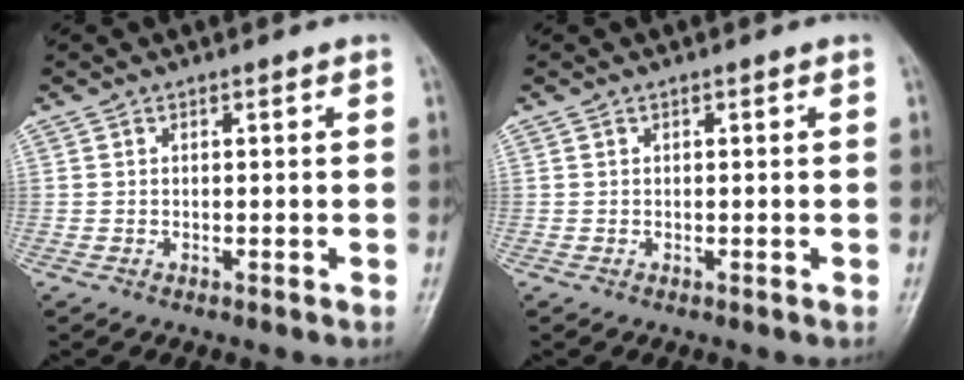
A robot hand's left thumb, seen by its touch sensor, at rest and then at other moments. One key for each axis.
{"total": 0.0}